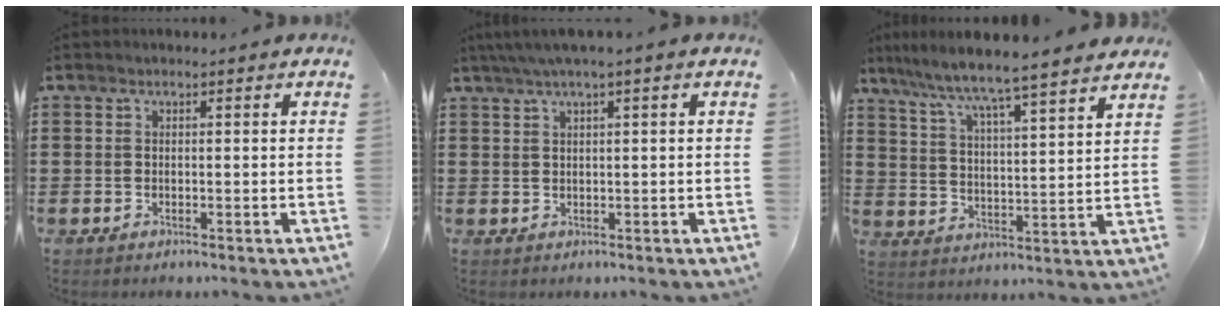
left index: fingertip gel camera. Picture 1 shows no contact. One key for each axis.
{"total": 2.0, "fx": 0.8, "fy": -0.1, "fz": 1.8, "tx": -0.035, "ty": 0.000, "tz": 0.012}
{"total": 5.3, "fx": 4.9, "fy": -0.7, "fz": 2.0, "tx": -0.063, "ty": -0.042, "tz": 0.074}